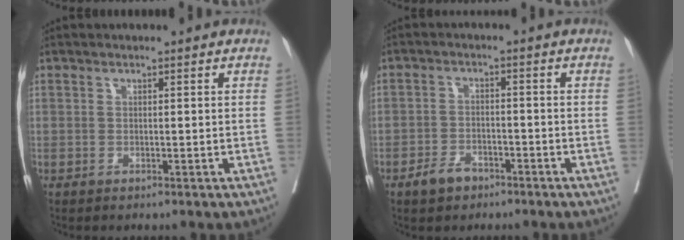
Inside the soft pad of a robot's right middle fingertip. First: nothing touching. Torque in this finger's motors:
{"motor_torque": [0.63, -0.40, 0.00, 0.01]}